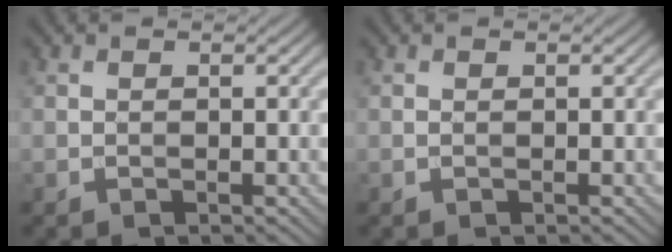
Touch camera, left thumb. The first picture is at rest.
{"total": 0.0}